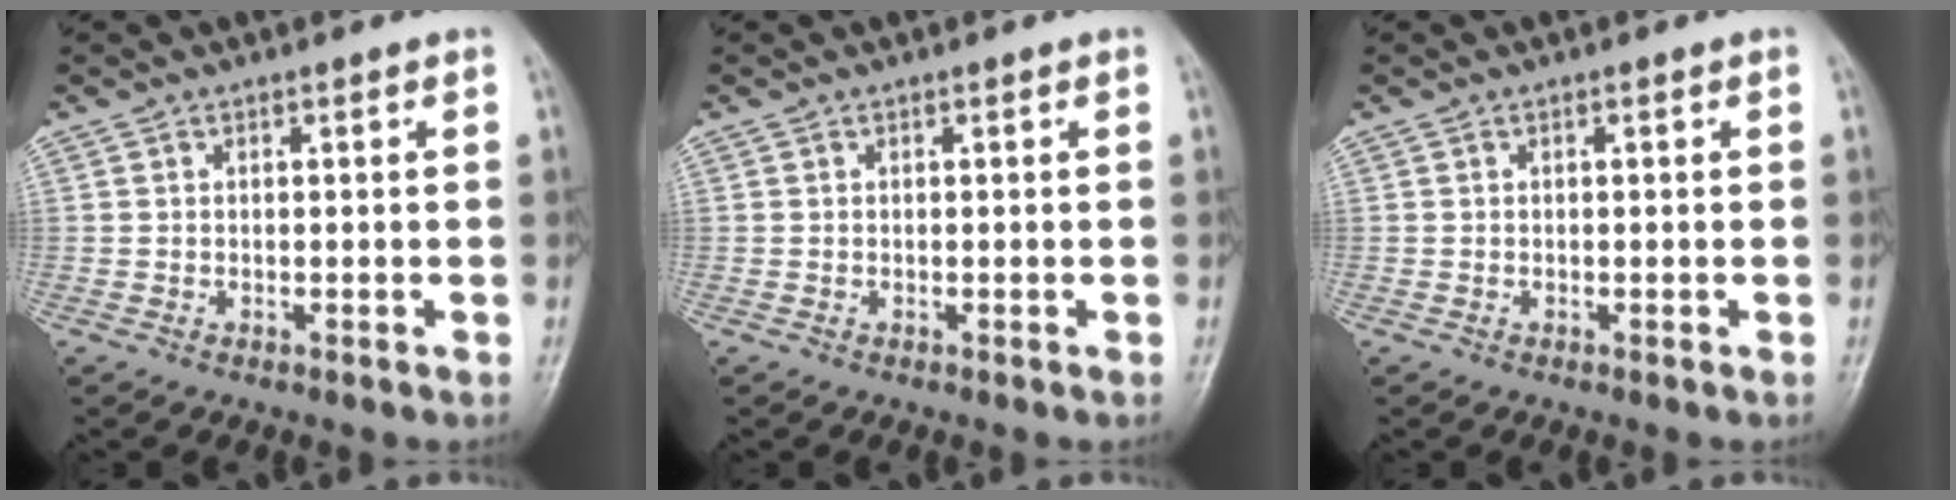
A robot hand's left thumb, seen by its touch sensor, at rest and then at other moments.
{"total": 0.0}
{"total": 0.0}